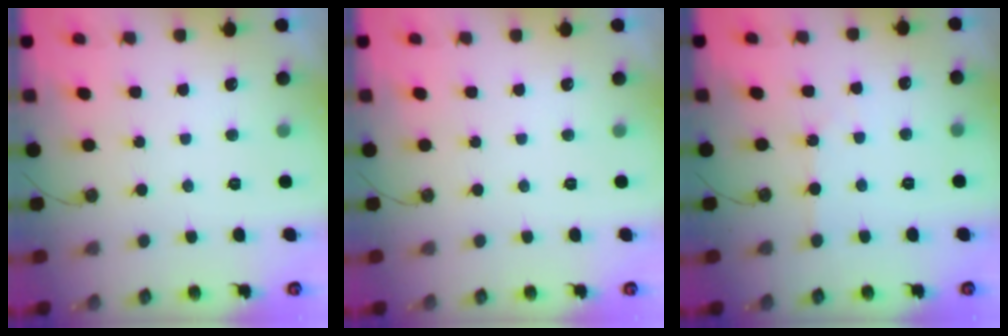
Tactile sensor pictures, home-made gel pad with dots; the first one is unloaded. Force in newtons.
{"total": 0.0}
{"total": 2.8, "press": 2.8, "slide": 0.5}